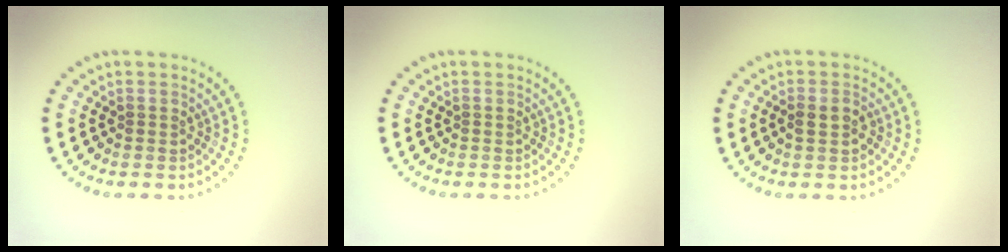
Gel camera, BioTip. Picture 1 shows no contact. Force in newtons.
{"total": 0.0}
{"total": 1.8, "press": 1.8, "slide": 0.4}